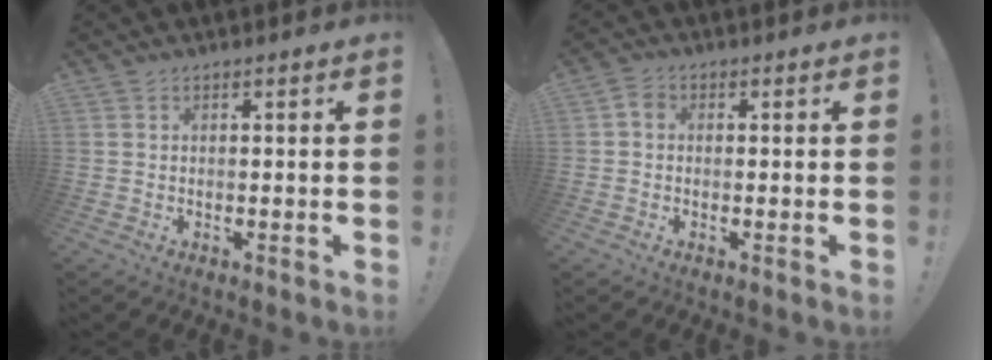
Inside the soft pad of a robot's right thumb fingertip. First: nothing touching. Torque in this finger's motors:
{"motor_torque": [0.08, 0.20, 0.37, -0.28, -0.02]}